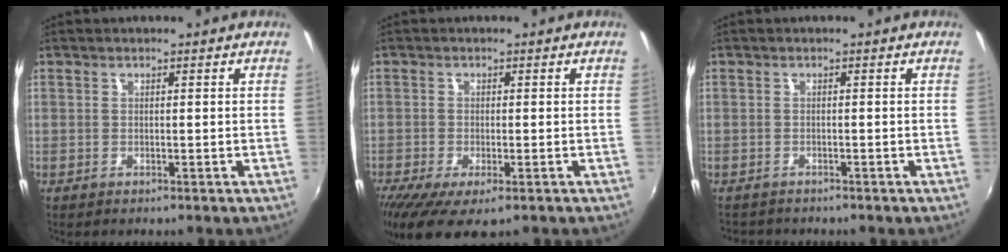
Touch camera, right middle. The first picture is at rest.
{"total": 8.2, "force": [-4.8, 2.5, 6.1], "torque": [-0.136, -0.041, -0.081]}
{"total": 2.4, "force": [-2.2, 0.8, 0.4], "torque": [-0.014, -0.012, -0.037]}